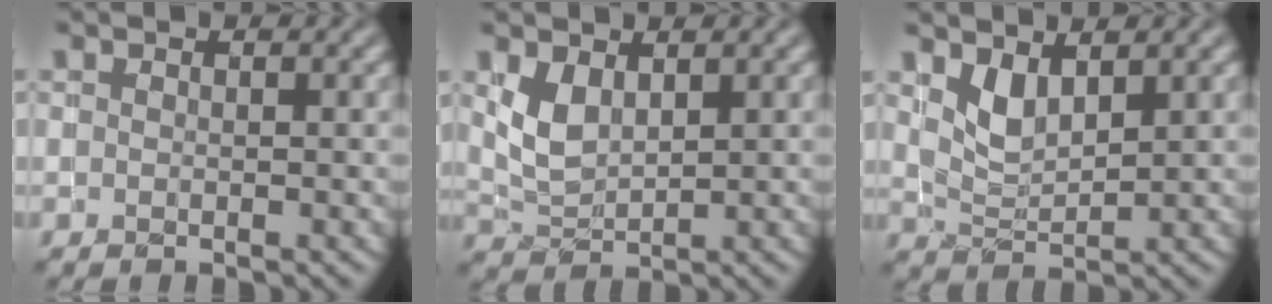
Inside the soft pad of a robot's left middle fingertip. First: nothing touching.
{"total": 2.7, "force": [1.1, 1.6, 1.9], "torque": [-0.045, -0.004, 0.029]}
{"total": 2.5, "force": [1.3, 1.1, 1.8], "torque": [-0.040, -0.011, 0.034]}